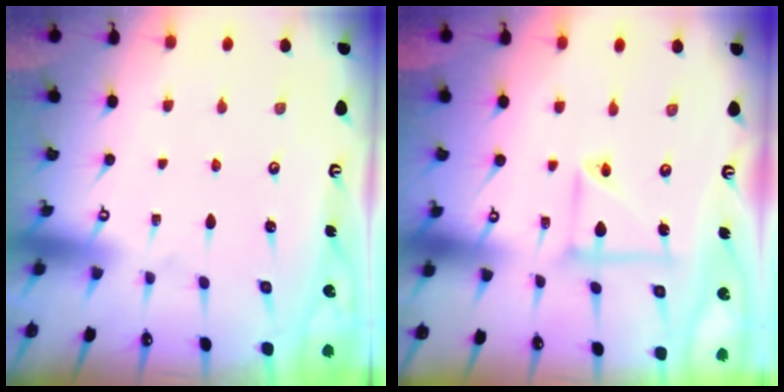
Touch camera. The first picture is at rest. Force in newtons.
{"total": 7.9, "press": 7.8, "slide": 1.2}